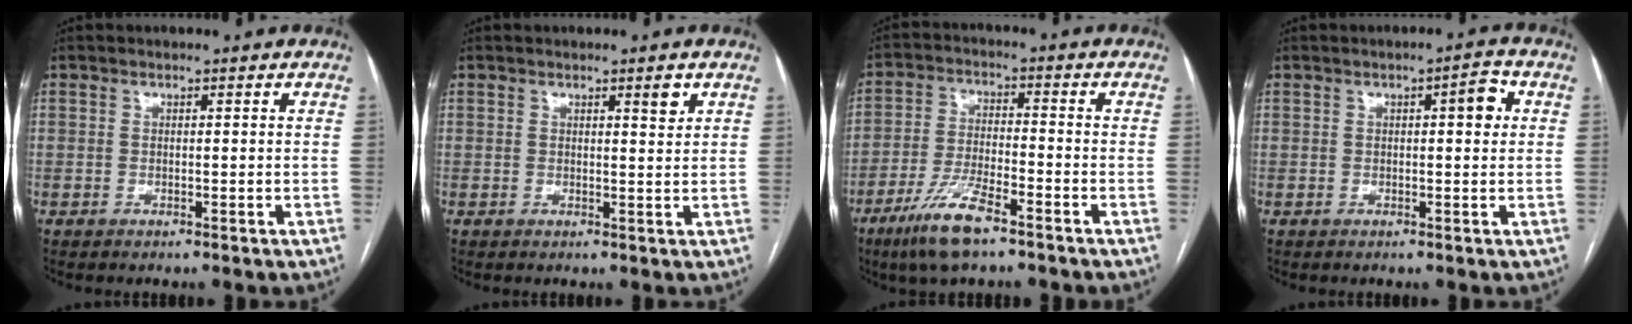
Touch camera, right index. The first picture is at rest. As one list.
[{"total": 1.9, "force": [1.1, 0.2, 1.5], "torque": [-0.022, -0.005, 0.016]}, {"total": 9.3, "force": [-6.2, 1.6, 6.8], "torque": [-0.138, -0.018, -0.115]}, {"total": 3.3, "force": [0.8, 0.8, 3.1], "torque": [-0.039, 0.007, 0.008]}]